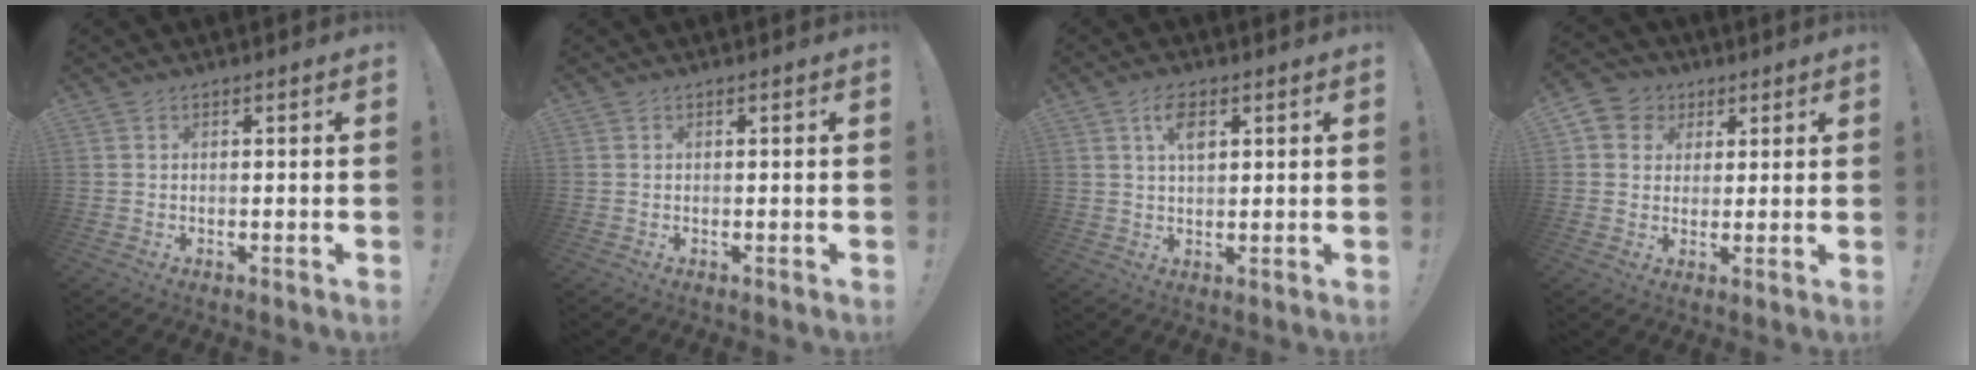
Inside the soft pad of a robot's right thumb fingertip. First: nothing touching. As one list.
[{"total": 0.0}, {"total": 5.7, "force": [2.4, 2.8, 4.3], "torque": [-0.068, -0.006, 0.039]}, {"total": 6.7, "force": [2.0, 6.2, 1.5], "torque": [-0.021, -0.003, 0.041]}]